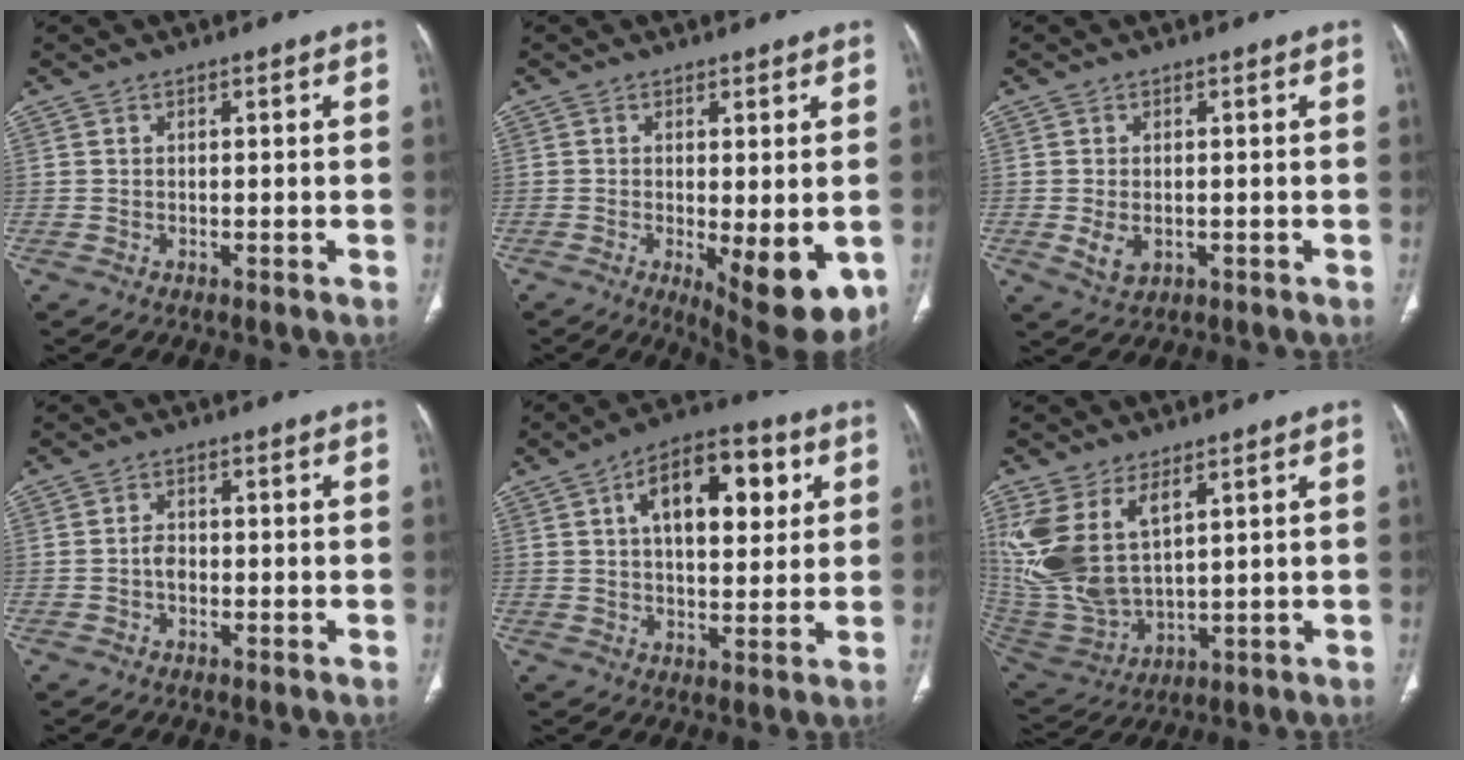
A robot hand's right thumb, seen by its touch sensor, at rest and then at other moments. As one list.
[{"total": 11.5, "force": [-2.8, 4.0, 10.4], "torque": [-0.135, -0.024, -0.027]}, {"total": 3.7, "force": [-0.7, 2.4, 2.7], "torque": [-0.052, -0.005, -0.003]}, {"total": 2.2, "force": [-0.5, 1.5, 1.5], "torque": [-0.023, 0.009, -0.011]}, {"total": 15.6, "force": [5.0, 8.0, 12.5], "torque": [-0.155, 0.005, 0.074]}, {"total": 15.4, "force": [6.3, 7.9, 11.6], "torque": [-0.248, -0.022, 0.149]}]